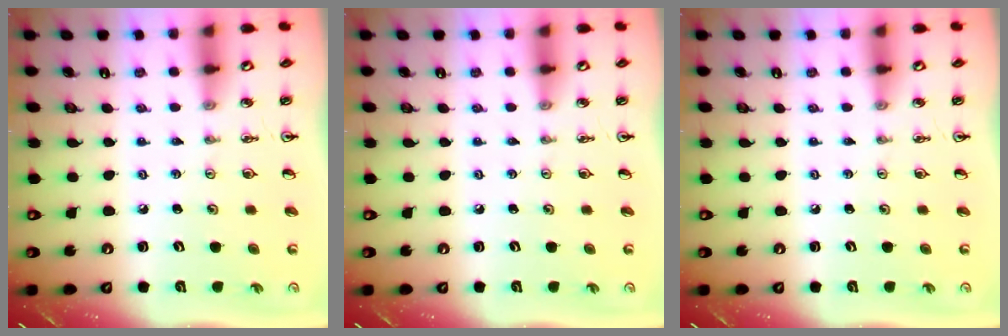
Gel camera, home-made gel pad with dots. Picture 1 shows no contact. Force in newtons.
{"total": 0.0}
{"total": 0.0}